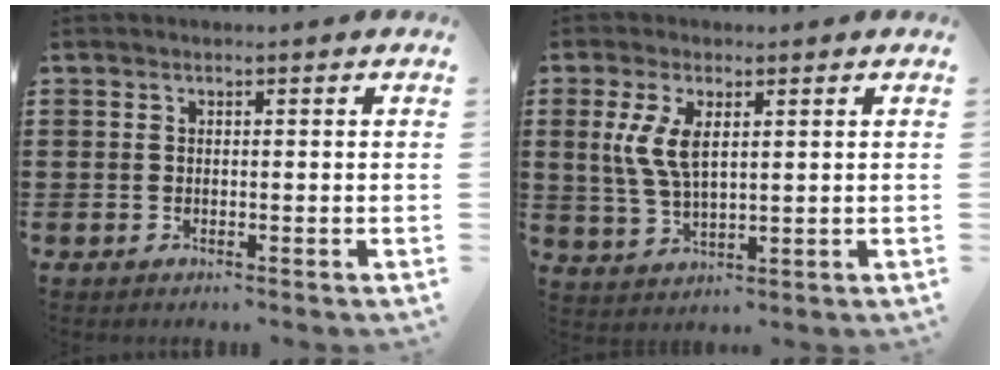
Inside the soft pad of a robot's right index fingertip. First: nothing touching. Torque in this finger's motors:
{"motor_torque": [1.10, 0.36, 0.67, 0.16]}